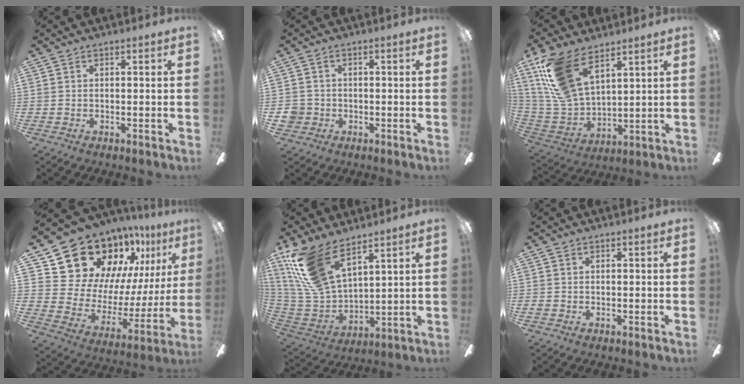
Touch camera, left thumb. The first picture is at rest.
{"total": 4.0, "force": [-0.9, 3.7, 0.9], "torque": [-0.025, 0.009, -0.015]}
{"total": 19.0, "force": [11.4, 9.0, 12.2], "torque": [-0.284, -0.039, 0.211]}
{"total": 21.1, "force": [16.3, 11.6, 6.5], "torque": [-0.115, -0.129, 0.313]}
{"total": 19.9, "force": [12.7, 8.6, 12.6], "torque": [-0.302, -0.056, 0.231]}
{"total": 0.8, "force": [0.0, 0.7, 0.4], "torque": [-0.007, 0.005, 0.000]}